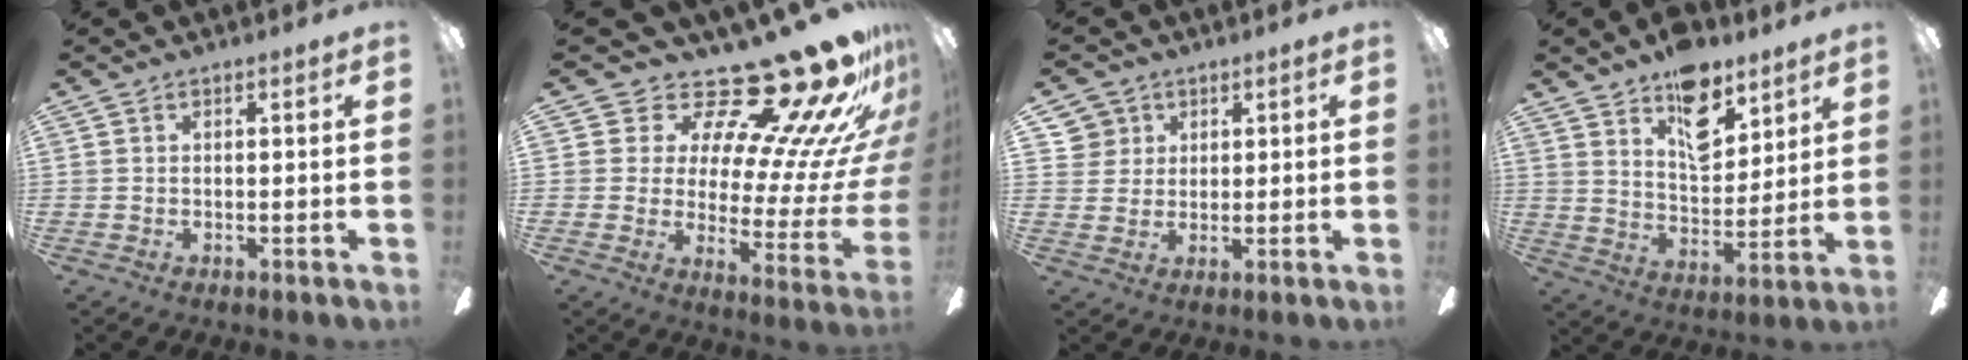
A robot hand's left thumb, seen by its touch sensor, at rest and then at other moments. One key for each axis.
{"total": 24.0, "fx": 18.3, "fy": 7.1, "fz": 13.9, "tx": -0.193, "ty": -0.159, "tz": 0.307}
{"total": 5.4, "fx": 2.9, "fy": 4.6, "fz": 0.0, "tx": -0.002, "ty": -0.006, "tz": 0.053}
{"total": 14.0, "fx": 9.8, "fy": 7.2, "fz": 6.9, "tx": -0.093, "ty": -0.057, "tz": 0.176}